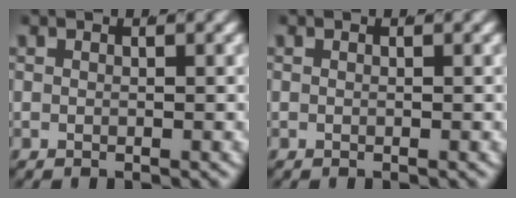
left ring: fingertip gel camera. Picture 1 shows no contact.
{"total": 0.0}